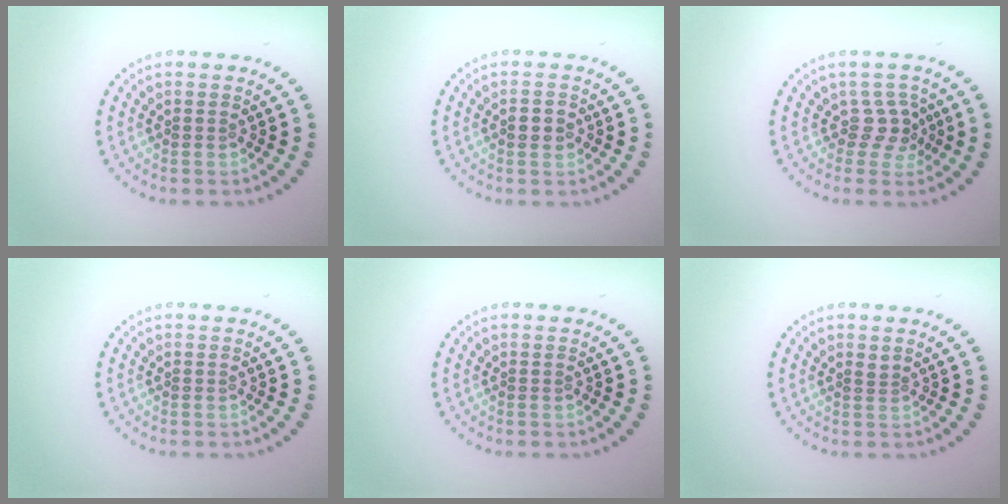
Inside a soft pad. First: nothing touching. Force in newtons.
{"total": 1.5, "press": 1.5, "slide": 0.0}
{"total": 2.1, "press": 1.5, "slide": 1.5}
{"total": 0.0}
{"total": 0.0}
{"total": 0.9, "press": 0.5, "slide": 0.7}